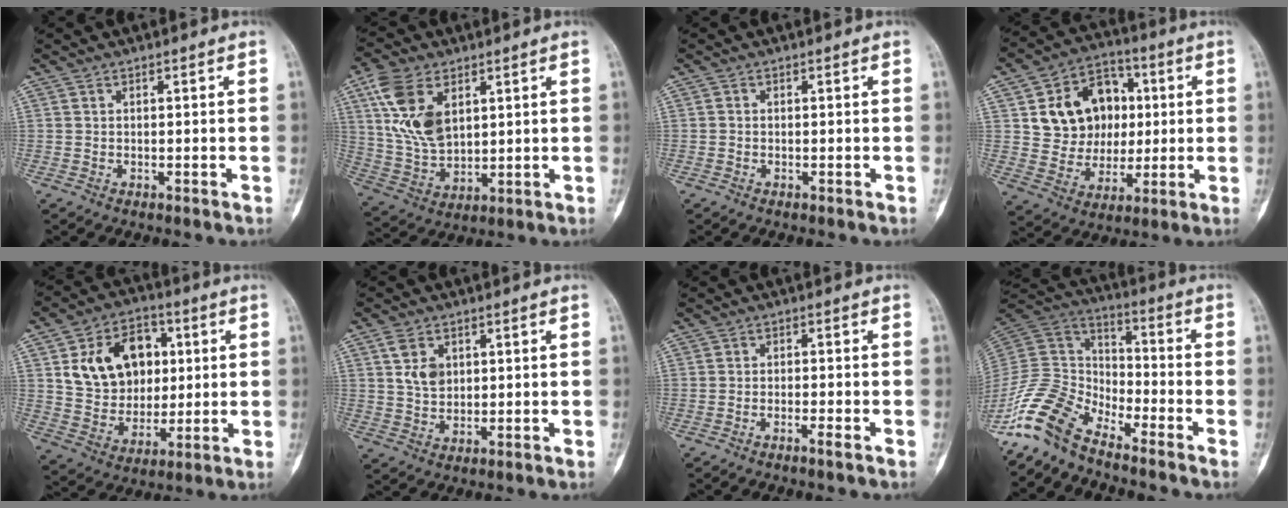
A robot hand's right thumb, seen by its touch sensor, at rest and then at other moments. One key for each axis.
{"total": 13.6, "fx": 5.1, "fy": 8.1, "fz": 9.7, "tx": -0.187, "ty": -0.014, "tz": 0.112}
{"total": 0.0}
{"total": 15.8, "fx": 3.1, "fy": 12.9, "fz": 8.6, "tx": -0.090, "ty": 0.009, "tz": 0.061}
{"total": 16.5, "fx": 4.2, "fy": 12.3, "fz": 10.1, "tx": -0.123, "ty": -0.001, "tz": 0.077}
{"total": 5.2, "fx": 1.8, "fy": 3.7, "fz": 3.3, "tx": -0.044, "ty": -0.007, "tz": 0.036}
{"total": 1.6, "fx": -1.2, "fy": -0.1, "fz": 1.1, "tx": -0.024, "ty": 0.007, "tz": -0.026}
{"total": 12.8, "fx": -10.2, "fy": 5.3, "fz": 5.6, "tx": -0.109, "ty": 0.088, "tz": -0.215}